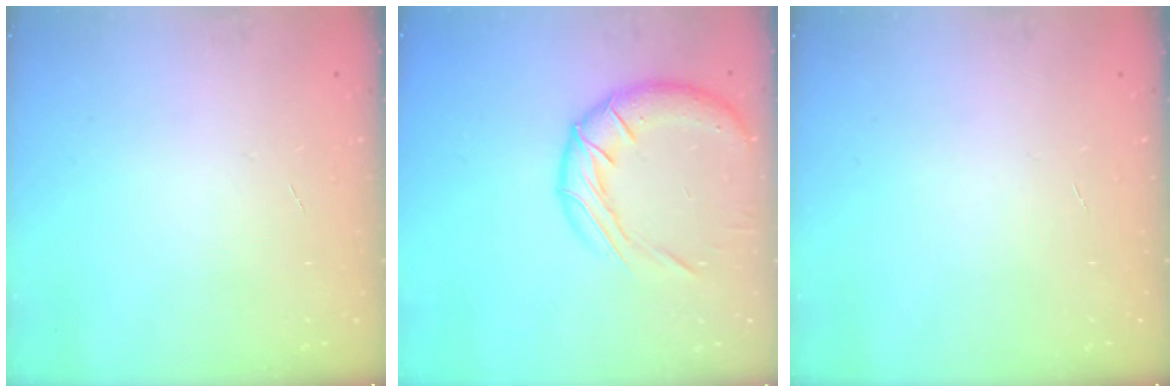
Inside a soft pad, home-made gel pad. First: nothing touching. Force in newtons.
{"total": 15.7, "press": 15.5, "slide": 2.4}
{"total": 0.0}